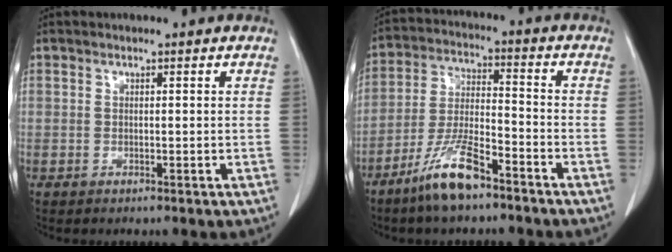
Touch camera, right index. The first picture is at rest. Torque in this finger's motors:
{"motor_torque": [0.97, -0.90, 0.23, 0.13]}